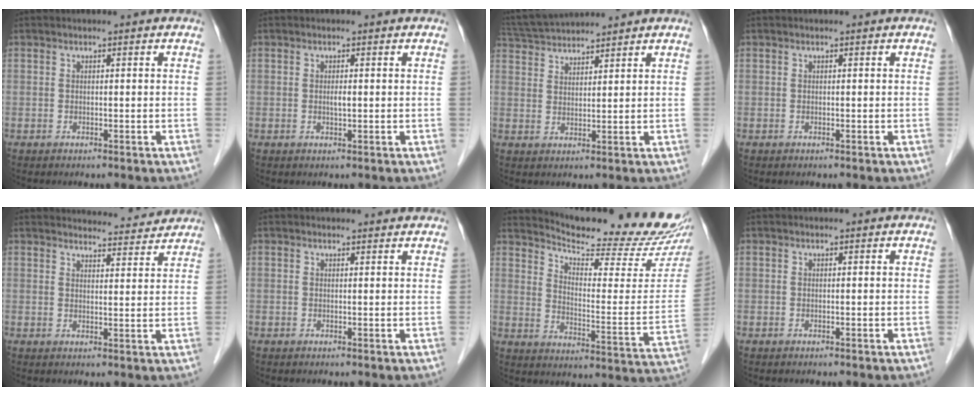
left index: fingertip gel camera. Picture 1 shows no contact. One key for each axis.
{"total": 0.9, "fx": 0.0, "fy": 0.2, "fz": 0.9, "tx": -0.015, "ty": -0.003, "tz": 0.000}
{"total": 8.1, "fx": 7.8, "fy": 0.3, "fz": 2.2, "tx": -0.049, "ty": 0.033, "tz": 0.138}
{"total": 0.0}
{"total": 8.1, "fx": 8.0, "fy": 0.9, "fz": 0.5, "tx": 0.000, "ty": 0.000, "tz": 0.089}
{"total": 2.3, "fx": 2.2, "fy": 0.5, "fz": 0.2, "tx": -0.010, "ty": 0.004, "tz": 0.022}
{"total": 21.2, "fx": 20.0, "fy": 0.8, "fz": 7.0, "tx": -0.111, "ty": -0.093, "tz": 0.259}
{"total": 0.0}